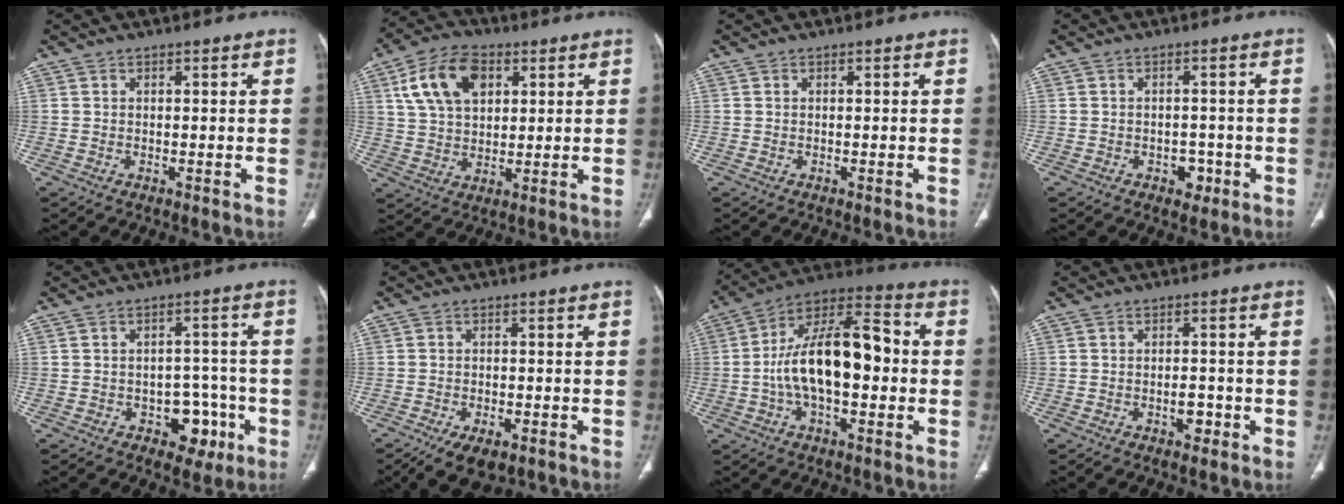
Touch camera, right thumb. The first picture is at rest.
{"total": 13.0, "force": [4.9, 8.3, 8.7], "torque": [-0.146, 0.000, 0.090]}
{"total": 0.0}
{"total": 3.3, "force": [-1.3, 2.4, 1.7], "torque": [-0.005, 0.007, -0.014]}
{"total": 7.9, "force": [-3.3, 5.4, 4.6], "torque": [-0.021, 0.033, -0.038]}
{"total": 6.6, "force": [-4.0, 3.3, 4.2], "torque": [-0.066, 0.003, -0.061]}
{"total": 19.0, "force": [-0.9, 9.3, 16.5], "torque": [-0.277, 0.044, -0.021]}
{"total": 3.0, "force": [-1.2, 1.9, 2.1], "torque": [-0.018, 0.009, -0.014]}